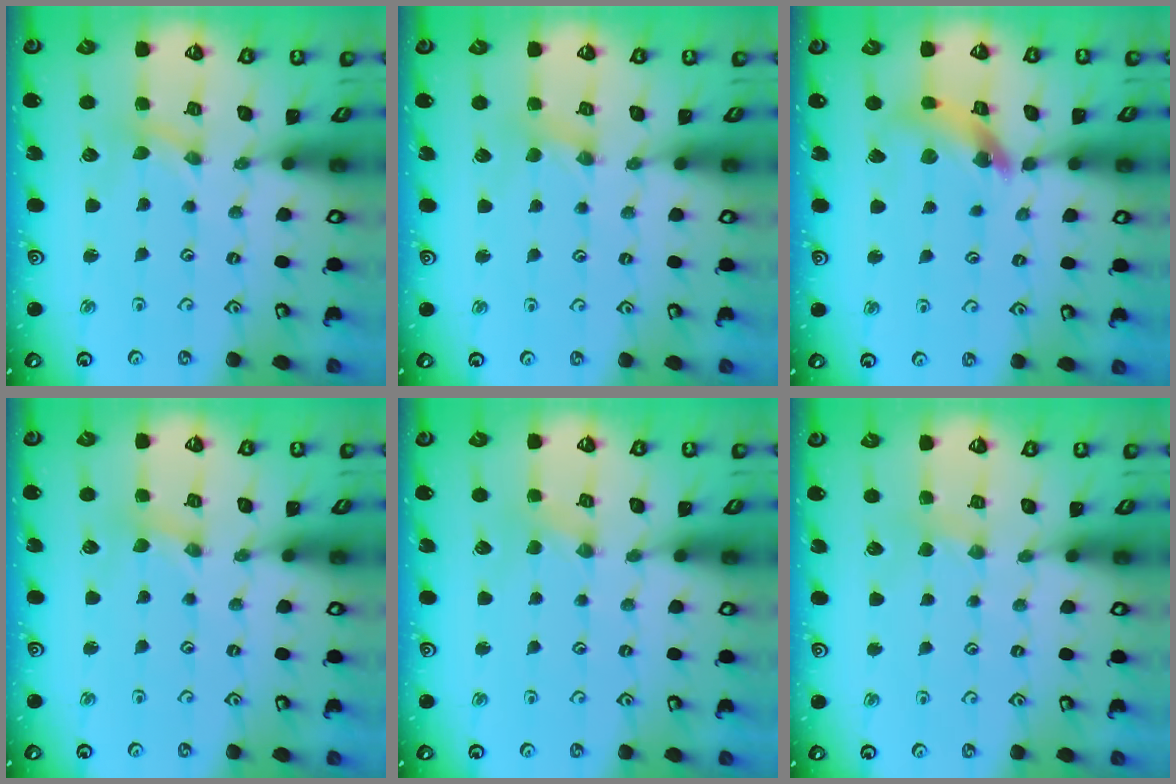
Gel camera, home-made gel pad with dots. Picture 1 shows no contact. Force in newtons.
{"total": 1.2, "press": 1.2, "slide": 0.3}
{"total": 11.8, "press": 11.7, "slide": 1.4}
{"total": 0.0}
{"total": 0.0}
{"total": 2.0, "press": 2.0, "slide": 0.4}